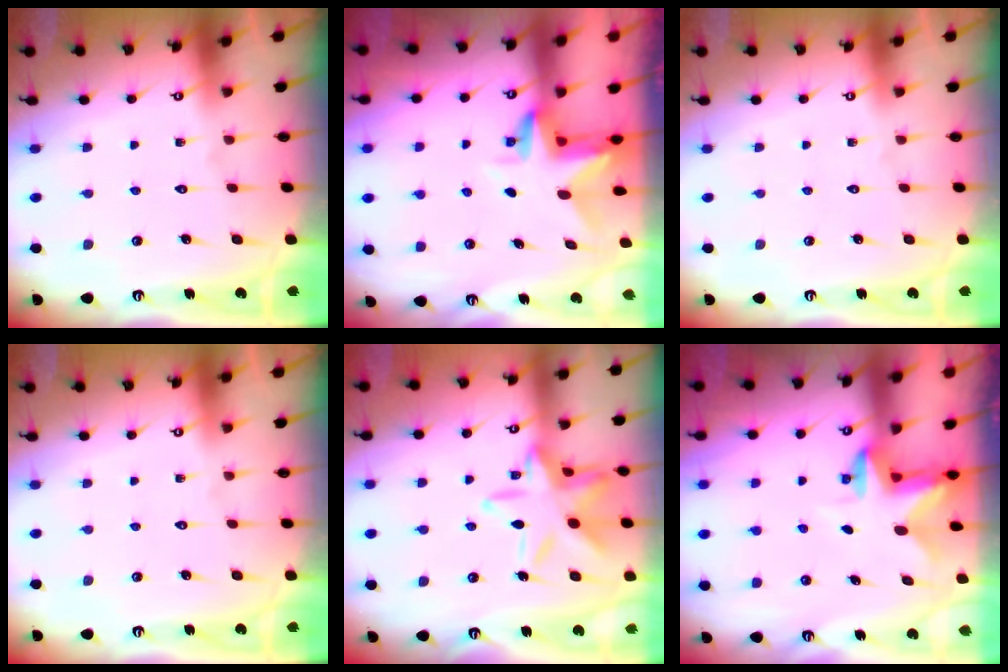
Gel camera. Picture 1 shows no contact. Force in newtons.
{"total": 3.5, "press": 3.5, "slide": 0.3}
{"total": 0.0}
{"total": 0.0}
{"total": 15.5, "press": 15.4, "slide": 0.9}
{"total": 2.5, "press": 2.5, "slide": 0.5}